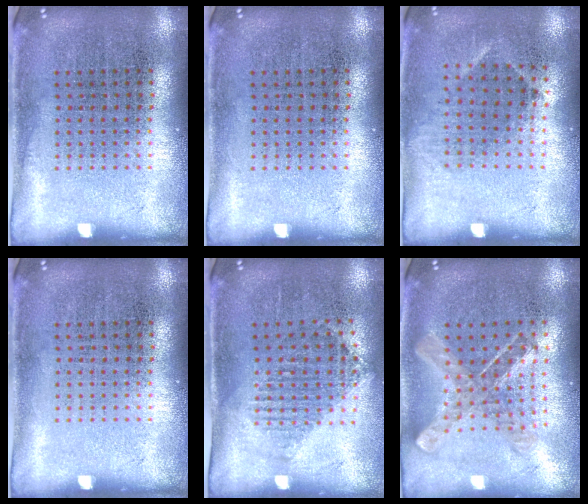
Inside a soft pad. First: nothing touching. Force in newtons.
{"total": 0.0}
{"total": 1.1, "press": 0.9, "slide": 0.7}
{"total": 0.0}
{"total": 1.0, "press": 0.9, "slide": 0.4}
{"total": 0.9, "press": 0.9, "slide": 0.1}